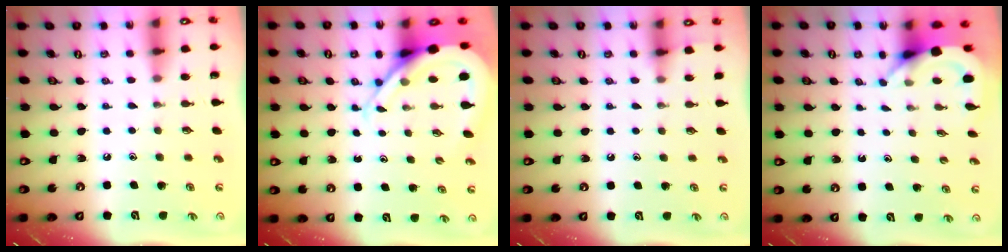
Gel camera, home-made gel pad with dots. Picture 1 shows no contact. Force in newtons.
{"total": 9.5, "press": 9.5, "slide": 0.8}
{"total": 2.8, "press": 2.8, "slide": 0.5}
{"total": 3.5, "press": 3.5, "slide": 0.2}